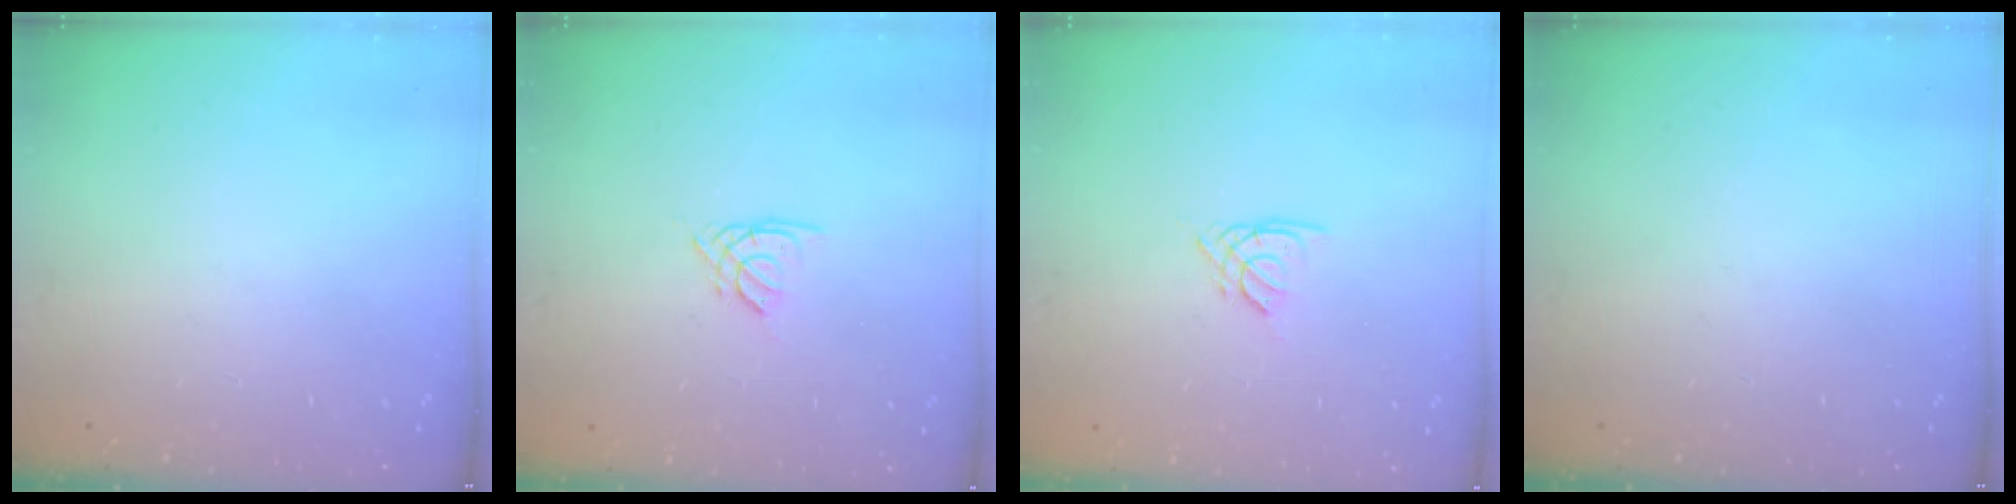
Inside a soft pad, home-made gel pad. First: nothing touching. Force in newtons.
{"total": 1.9, "press": 1.8, "slide": 0.5}
{"total": 1.9, "press": 1.8, "slide": 0.5}
{"total": 0.0}